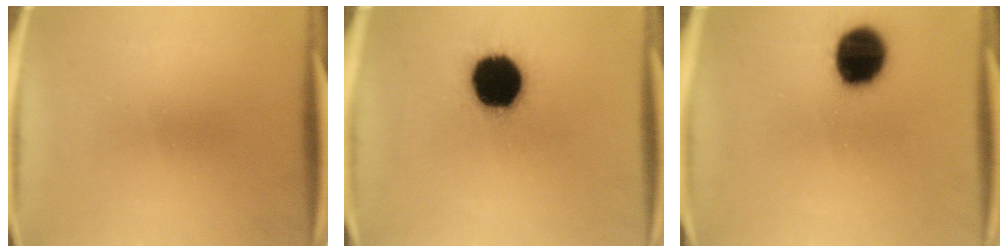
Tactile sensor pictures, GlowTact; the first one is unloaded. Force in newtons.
{"total": 19.6}
{"total": 15.1}